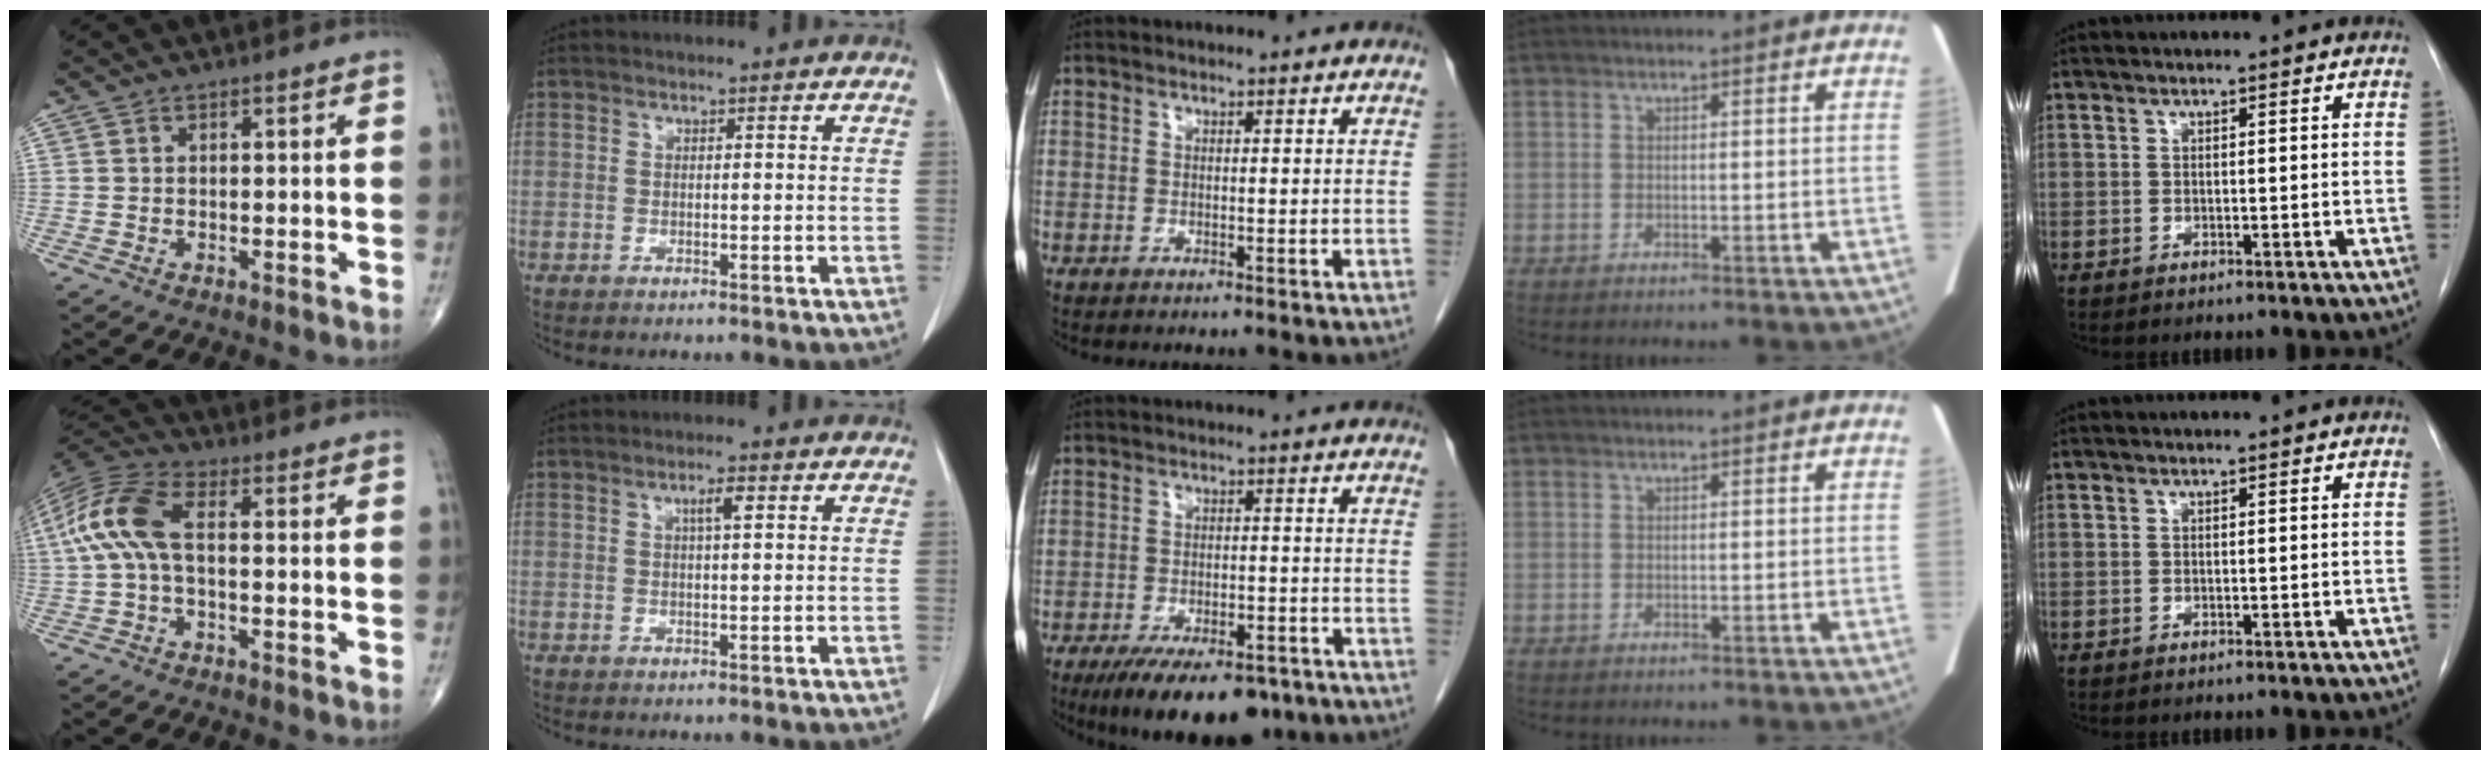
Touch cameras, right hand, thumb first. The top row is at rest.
{"thumb": {"total": 10.7, "force": [0.1, 4.8, 9.6], "torque": [-0.222, 0.033, -0.006]}, "index": {"total": 2.1, "force": [0.8, 0.2, 2.0], "torque": [-0.036, 0.002, 0.013]}, "middle": {"total": 12.9, "force": [-9.5, 4.8, 7.4], "torque": [-0.116, -0.008, -0.142]}}